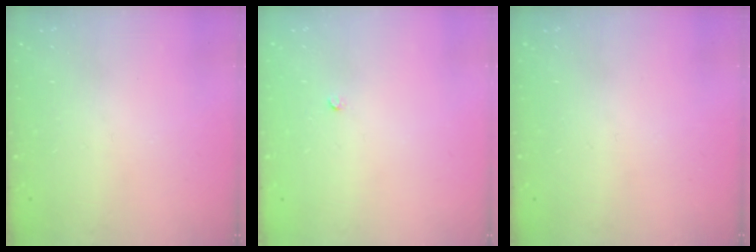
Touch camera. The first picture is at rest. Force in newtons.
{"total": 2.2, "press": 2.2, "slide": 0.3}
{"total": 0.0}